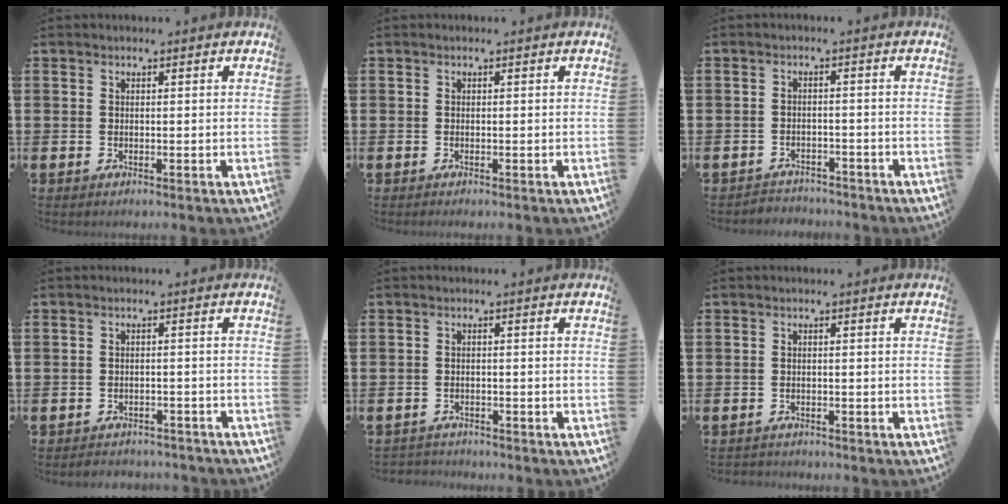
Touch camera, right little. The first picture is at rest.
{"total": 0.0}
{"total": 2.0, "force": [-2.0, 0.3, -0.3], "torque": [-0.002, 0.004, -0.047]}
{"total": 1.7, "force": [-1.7, 0.1, -0.2], "torque": [-0.004, 0.005, -0.038]}
{"total": 1.2, "force": [-1.2, 0.2, -0.2], "torque": [0.000, 0.003, -0.028]}
{"total": 0.8, "force": [-0.8, 0.2, -0.1], "torque": [-0.001, 0.001, -0.018]}